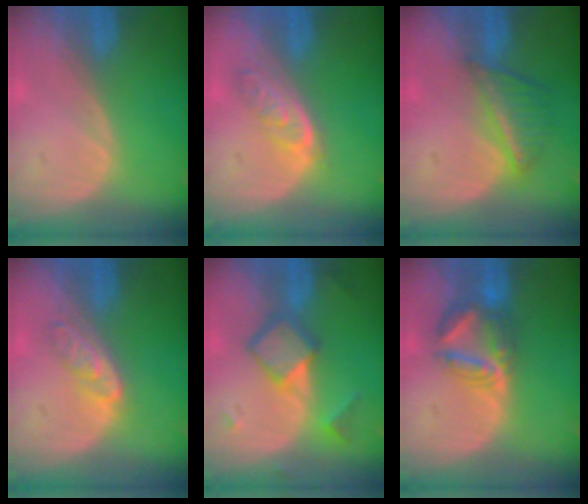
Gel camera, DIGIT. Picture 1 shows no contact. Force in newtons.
{"total": 4.7, "press": 4.4, "slide": 1.9}
{"total": 5.6, "press": 5.1, "slide": 2.3}
{"total": 4.7, "press": 3.9, "slide": 2.5}
{"total": 6.2, "press": 6.2, "slide": 0.3}
{"total": 6.4, "press": 6.3, "slide": 0.9}